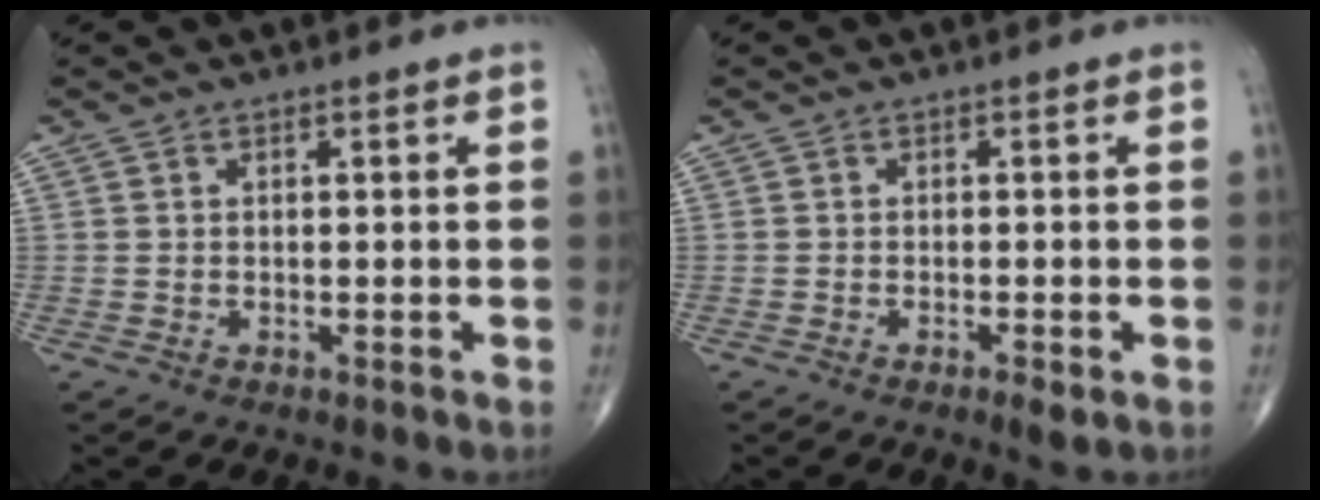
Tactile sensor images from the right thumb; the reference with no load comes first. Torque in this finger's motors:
{"motor_torque": [-0.06, 1.46, 0.17, 0.17, 0.09]}